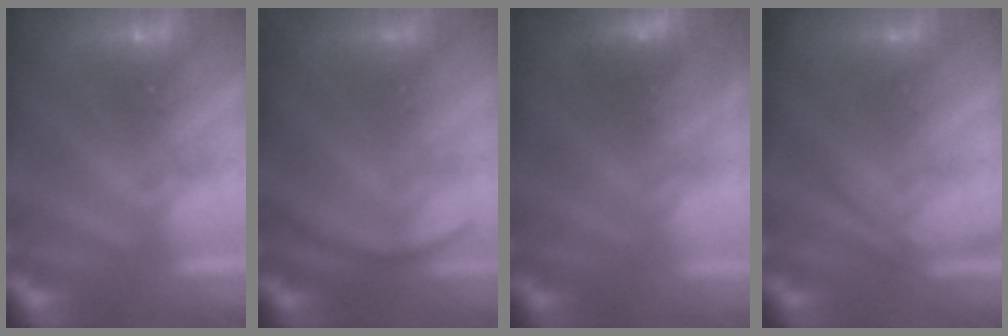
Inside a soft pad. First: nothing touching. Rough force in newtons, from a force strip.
{"total": 2.9}
{"total": 2.3}
{"total": 2.8}